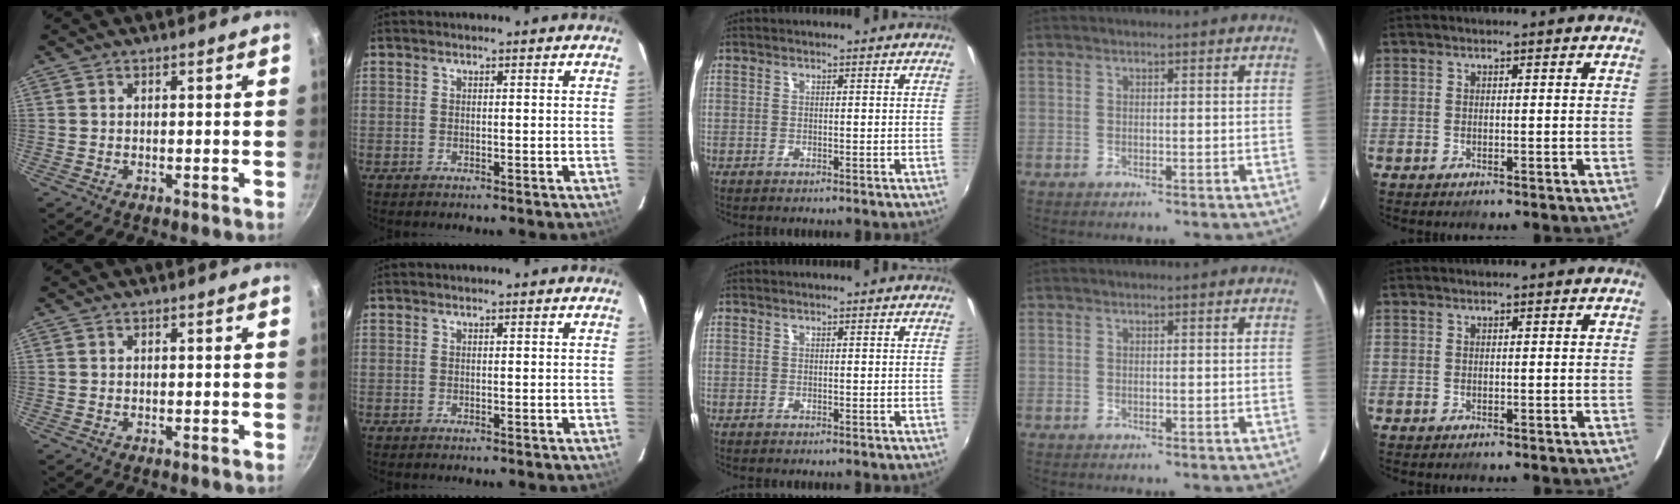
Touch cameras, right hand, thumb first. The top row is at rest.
{}